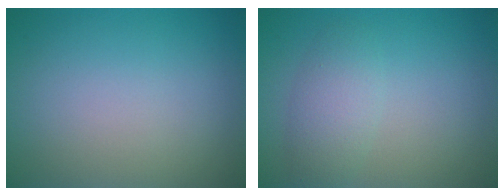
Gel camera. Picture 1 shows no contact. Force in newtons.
{"total": 2.7, "press": 2.7, "slide": 0.1}